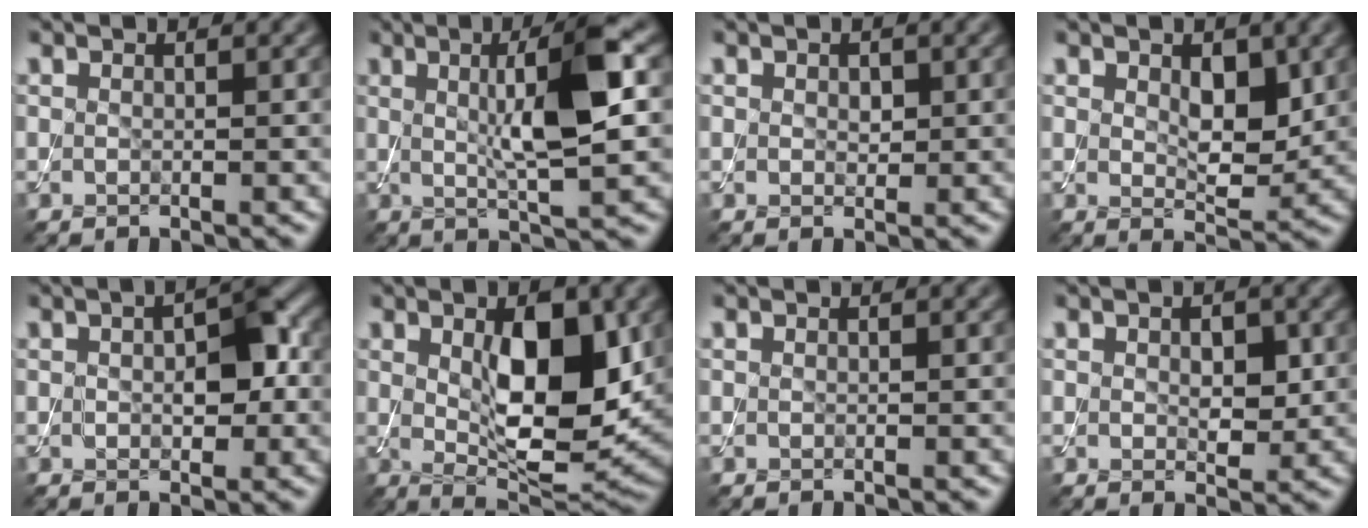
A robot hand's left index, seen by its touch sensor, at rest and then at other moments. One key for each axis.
{"total": 7.9, "fx": 1.2, "fy": 1.6, "fz": 7.6, "tx": -0.118, "ty": 0.003, "tz": 0.020}
{"total": 1.0, "fx": 0.2, "fy": 0.7, "fz": 0.7, "tx": -0.011, "ty": -0.002, "tz": 0.005}
{"total": 4.0, "fx": 1.1, "fy": 2.1, "fz": 3.2, "tx": -0.053, "ty": -0.010, "tz": 0.023}
{"total": 4.4, "fx": 0.1, "fy": 2.3, "fz": 3.7, "tx": -0.060, "ty": 0.003, "tz": 0.000}
{"total": 9.5, "fx": 1.3, "fy": 4.1, "fz": 8.5, "tx": -0.133, "ty": -0.009, "tz": 0.029}
{"total": 0.0}
{"total": 2.7, "fx": 0.3, "fy": 1.6, "fz": 2.1, "tx": -0.036, "ty": -0.005, "tz": 0.008}